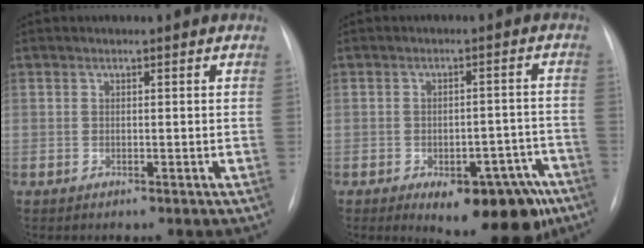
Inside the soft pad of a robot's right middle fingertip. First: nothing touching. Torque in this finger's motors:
{"motor_torque": [1.33, -0.81, 0.61, 0.12]}